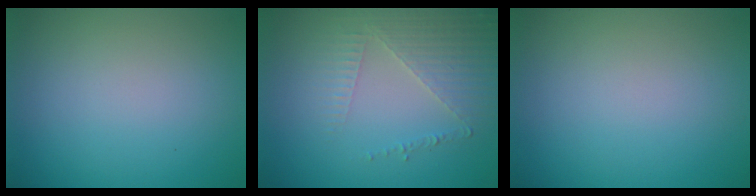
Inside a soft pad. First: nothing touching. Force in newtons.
{"total": 3.7, "press": 3.1, "slide": 2.0}
{"total": 0.0}